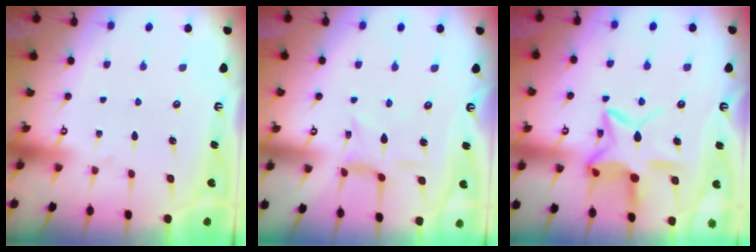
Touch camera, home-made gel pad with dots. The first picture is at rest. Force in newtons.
{"total": 3.6, "press": 3.6, "slide": 0.2}
{"total": 13.6, "press": 13.6, "slide": 1.1}